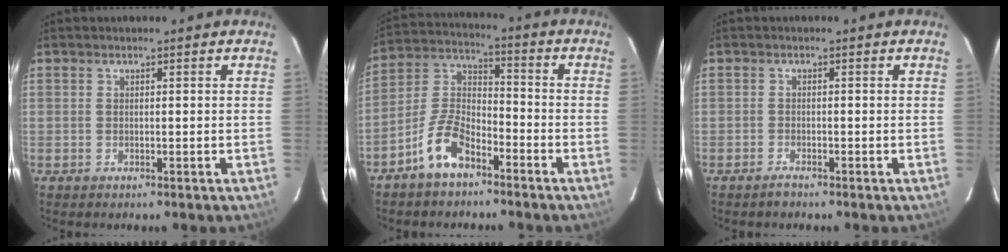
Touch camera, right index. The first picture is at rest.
{"total": 9.5, "force": [-6.1, 4.3, 5.8], "torque": [-0.128, 0.025, -0.117]}
{"total": 1.2, "force": [-1.1, 0.2, 0.4], "torque": [-0.009, -0.001, -0.023]}